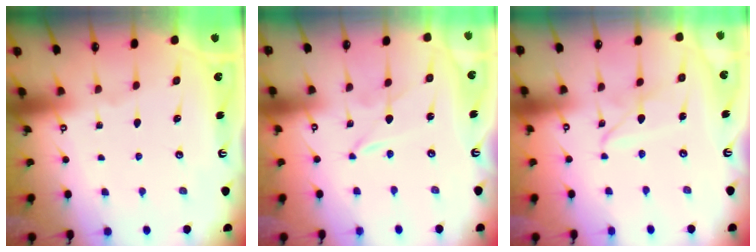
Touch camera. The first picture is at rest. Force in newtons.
{"total": 1.1, "press": 1.1, "slide": 0.1}
{"total": 2.8, "press": 2.8, "slide": 0.2}